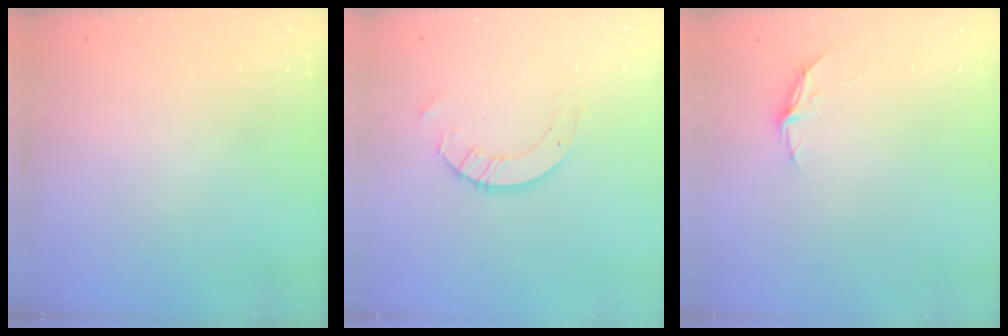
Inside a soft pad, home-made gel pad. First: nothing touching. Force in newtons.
{"total": 6.1, "press": 6.1, "slide": 0.6}
{"total": 3.8, "press": 3.8, "slide": 0.3}